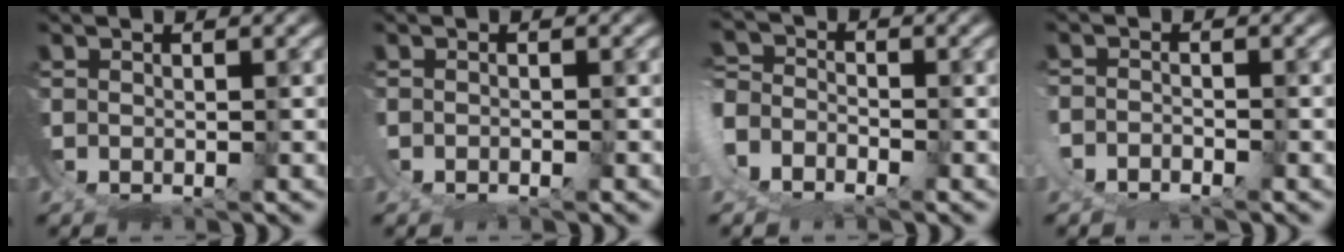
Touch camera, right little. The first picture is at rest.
{"total": 0.5, "force": [-0.1, -0.5, 0.0], "torque": [0.008, 0.002, -0.003]}
{"total": 4.2, "force": [-2.1, 3.6, 0.0], "torque": [-0.023, -0.007, -0.045]}
{"total": 1.9, "force": [-1.8, 0.6, -0.3], "torque": [0.009, 0.000, -0.033]}